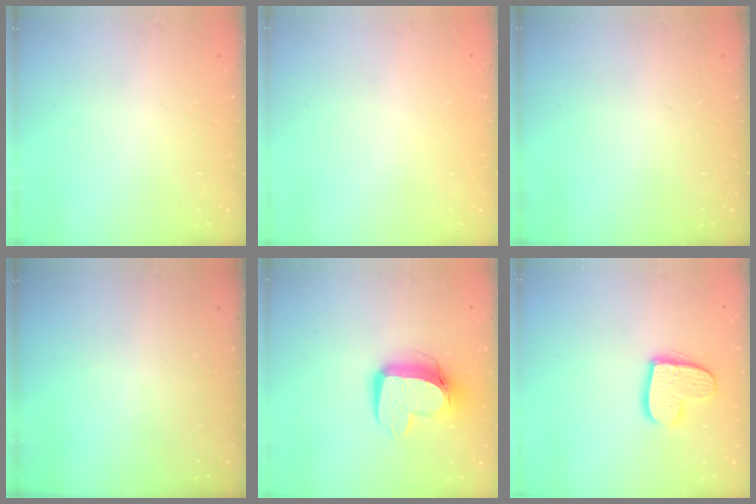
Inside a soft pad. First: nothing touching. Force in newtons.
{"total": 0.0}
{"total": 0.0}
{"total": 0.0}
{"total": 12.5, "press": 12.4, "slide": 1.2}
{"total": 13.1, "press": 13.1, "slide": 0.9}